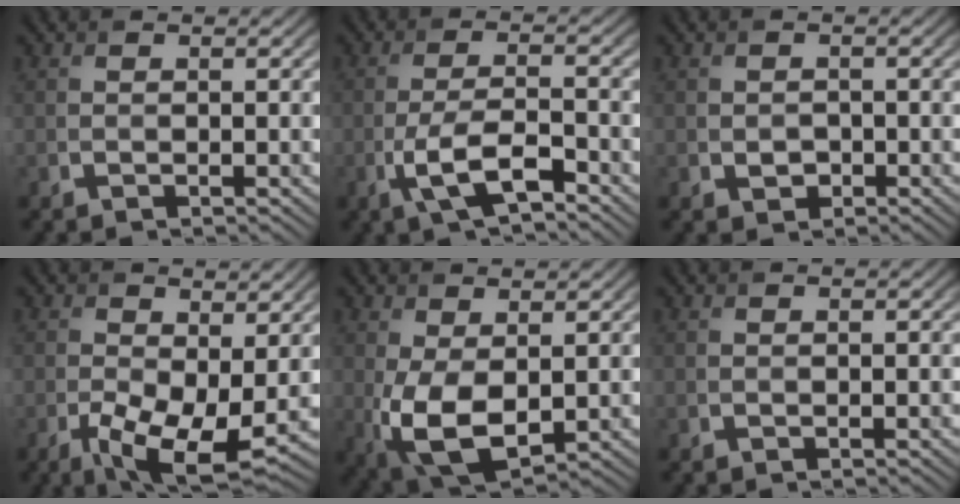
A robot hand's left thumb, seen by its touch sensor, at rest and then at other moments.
{"total": 6.1, "force": [-3.2, 1.8, 4.9], "torque": [-0.103, 0.003, -0.063]}
{"total": 1.5, "force": [-0.5, 1.2, 0.7], "torque": [-0.012, -0.006, -0.008]}
{"total": 8.2, "force": [-2.1, 3.8, 6.9], "torque": [-0.144, -0.024, -0.031]}
{"total": 7.8, "force": [-0.7, 4.4, 6.5], "torque": [-0.155, -0.014, -0.005]}
{"total": 0.0}